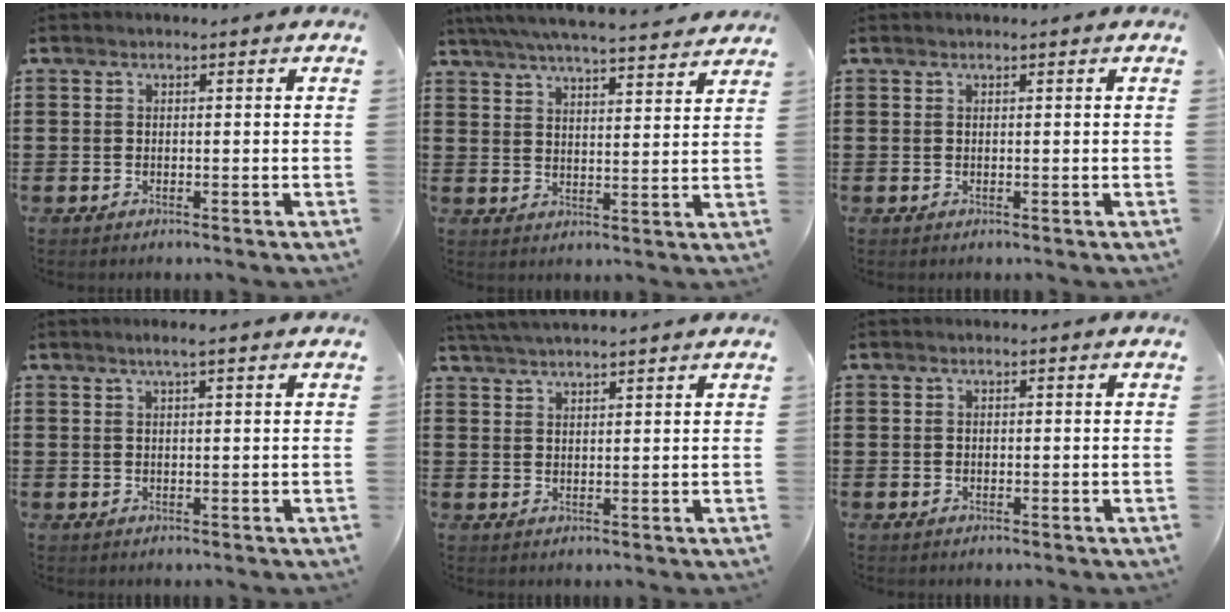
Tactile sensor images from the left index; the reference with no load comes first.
{"total": 6.1, "force": [5.8, -0.3, 2.0], "torque": [-0.060, -0.034, 0.100]}
{"total": 0.0}
{"total": 1.7, "force": [1.0, -0.1, 1.3], "torque": [-0.026, 0.000, 0.018]}
{"total": 3.2, "force": [3.0, -0.6, 0.6], "torque": [-0.022, -0.007, 0.057]}
{"total": 0.0}